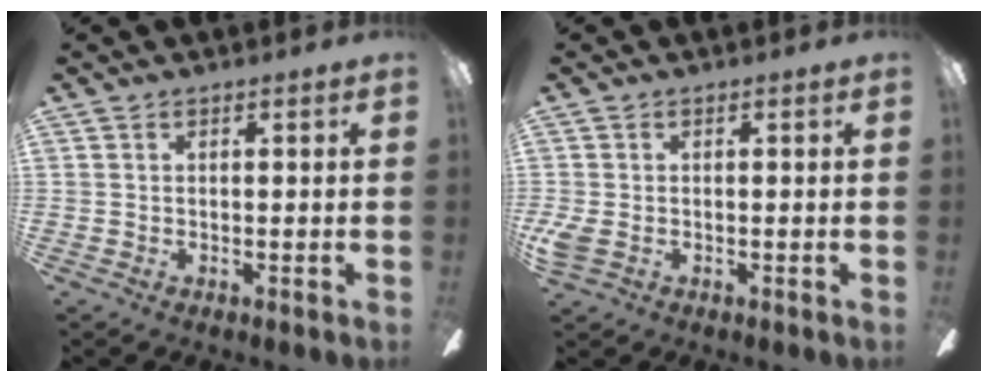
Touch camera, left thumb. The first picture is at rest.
{"total": 3.3, "force": [-0.7, 2.2, 2.4], "torque": [-0.061, 0.000, -0.017]}